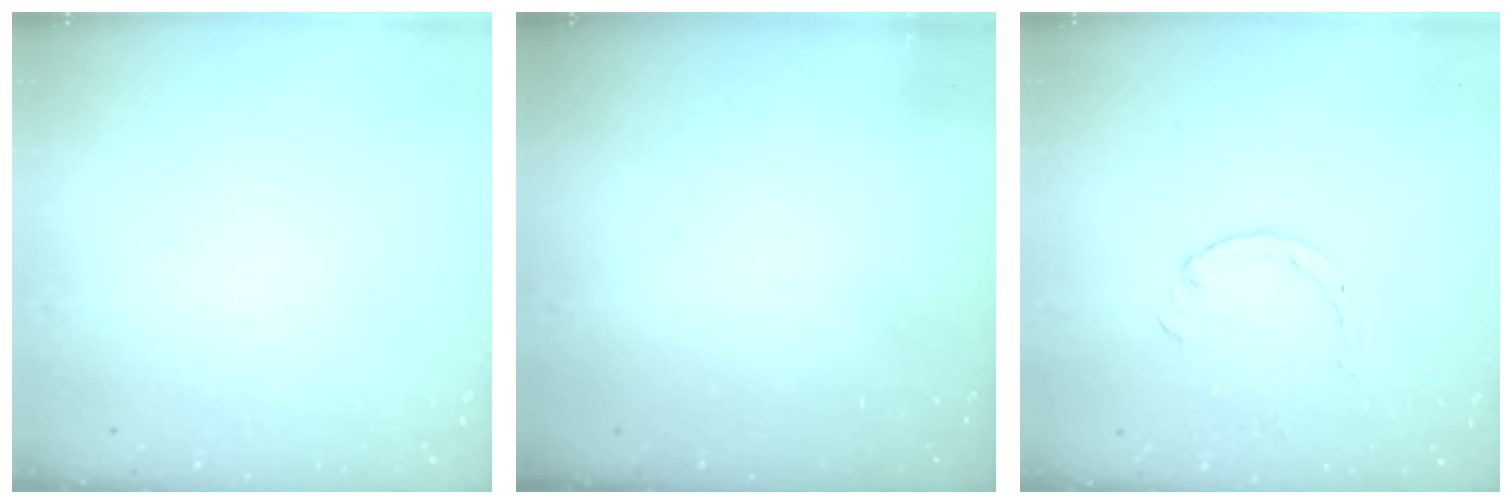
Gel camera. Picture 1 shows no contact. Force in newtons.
{"total": 0.0}
{"total": 2.6, "press": 2.6, "slide": 0.4}